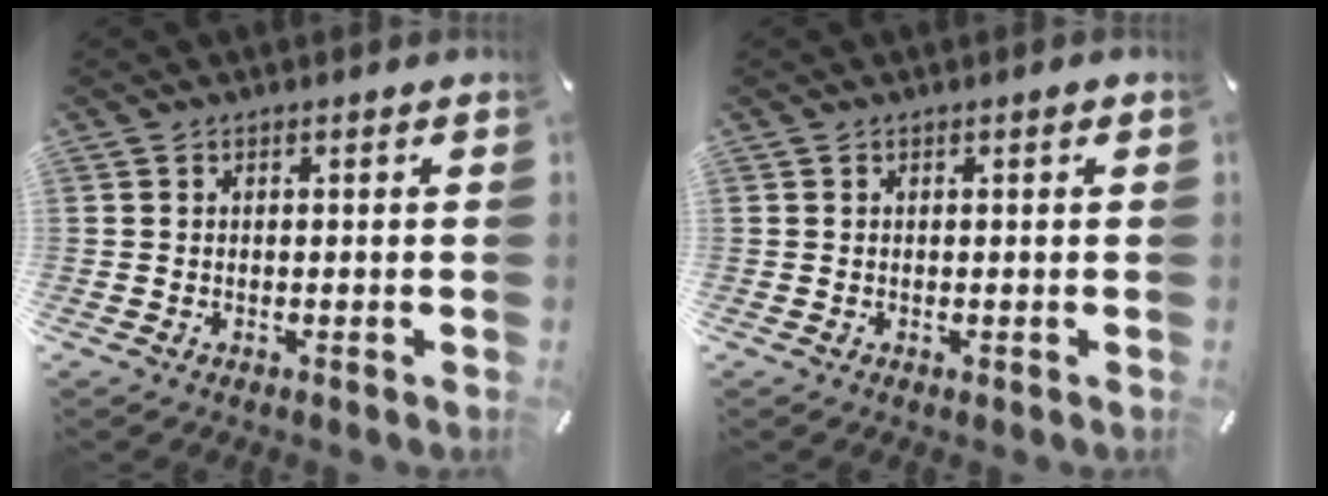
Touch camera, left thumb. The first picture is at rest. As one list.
[{"total": 0.8, "force": [0.1, 0.2, 0.8], "torque": [-0.014, 0.002, 0.002]}]